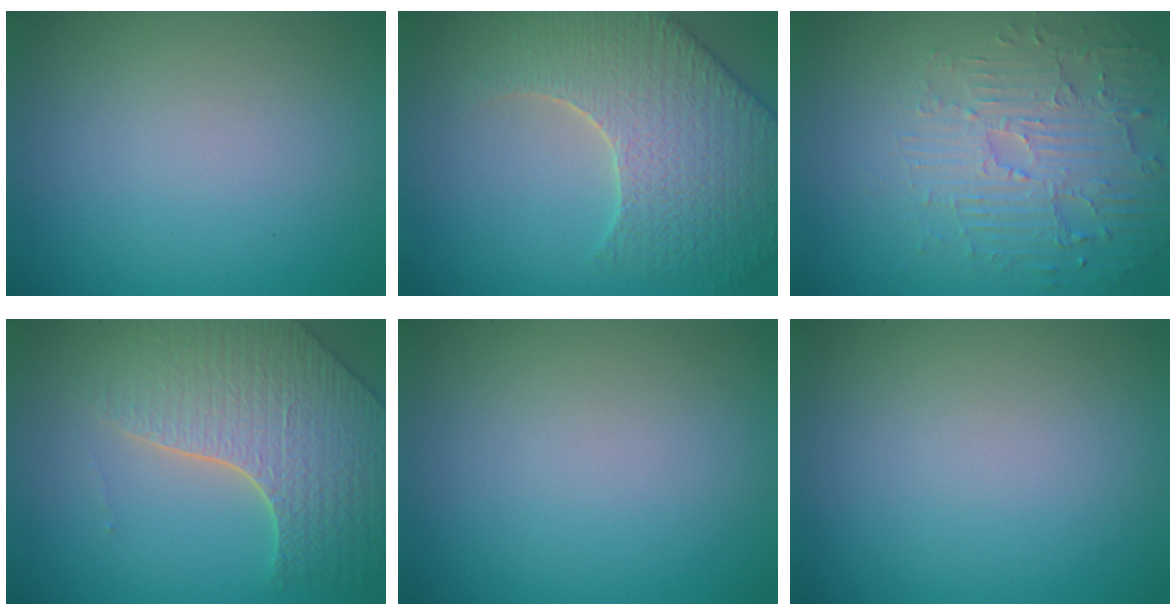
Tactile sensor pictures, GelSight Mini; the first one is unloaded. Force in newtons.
{"total": 6.8, "press": 5.8, "slide": 3.6}
{"total": 4.9, "press": 3.7, "slide": 3.2}
{"total": 6.1, "press": 5.1, "slide": 3.3}
{"total": 0.0}
{"total": 0.0}